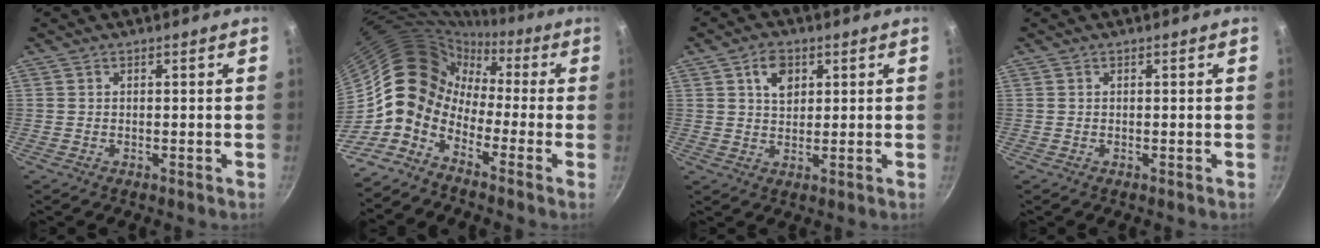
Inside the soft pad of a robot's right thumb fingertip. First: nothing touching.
{"total": 10.0, "force": [-3.7, 7.8, 5.0], "torque": [-0.050, 0.046, -0.104]}
{"total": 5.0, "force": [1.9, 3.3, 3.2], "torque": [-0.039, -0.006, 0.031]}
{"total": 0.0}